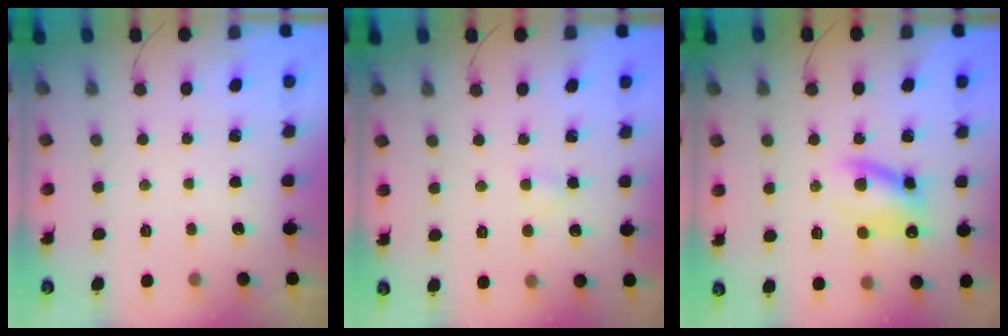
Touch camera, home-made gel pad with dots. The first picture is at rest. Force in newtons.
{"total": 1.5, "press": 1.3, "slide": 0.7}
{"total": 10.8, "press": 10.6, "slide": 2.0}